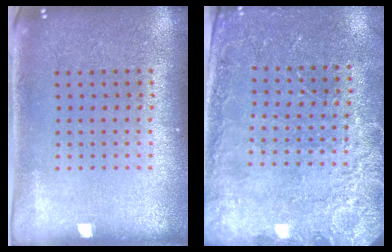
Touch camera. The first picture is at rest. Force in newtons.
{"total": 2.6, "press": 2.5, "slide": 0.5}